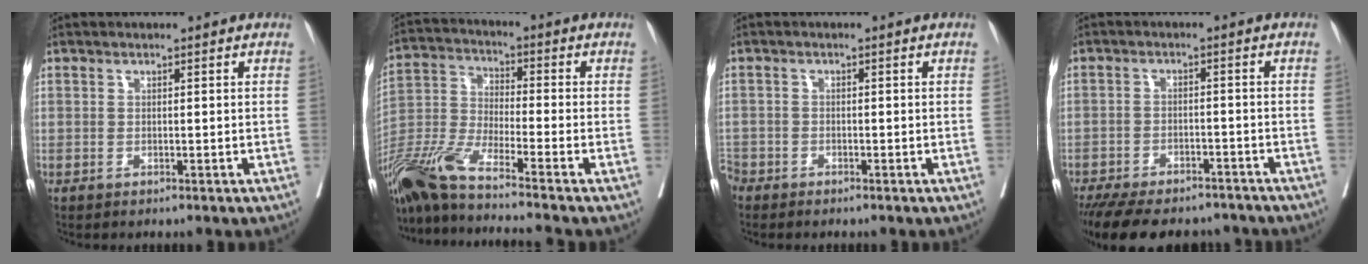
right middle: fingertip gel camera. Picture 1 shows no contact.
{"total": 15.0, "force": [-12.0, -1.4, 8.8], "torque": [-0.186, -0.023, -0.229]}
{"total": 3.0, "force": [-2.5, 1.6, 0.5], "torque": [-0.011, -0.001, -0.052]}
{"total": 16.6, "force": [-14.1, 5.8, 6.6], "torque": [-0.156, -0.012, -0.197]}